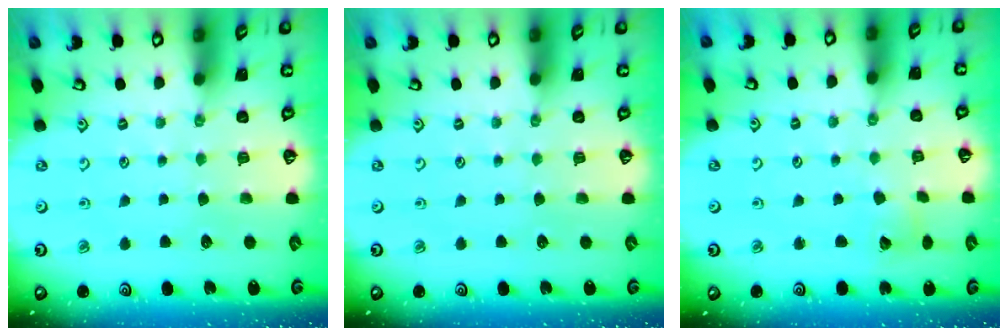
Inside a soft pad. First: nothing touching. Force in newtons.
{"total": 0.0}
{"total": 3.0, "press": 3.0, "slide": 0.2}